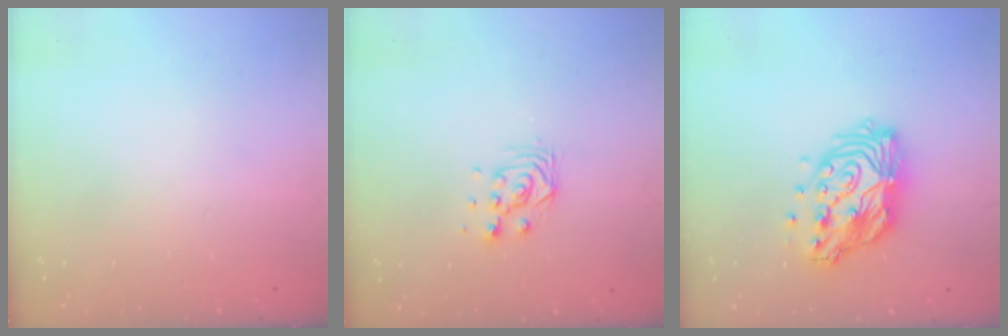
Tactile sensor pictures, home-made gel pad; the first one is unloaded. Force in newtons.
{"total": 5.5, "press": 5.4, "slide": 0.7}
{"total": 15.4, "press": 15.4, "slide": 1.4}